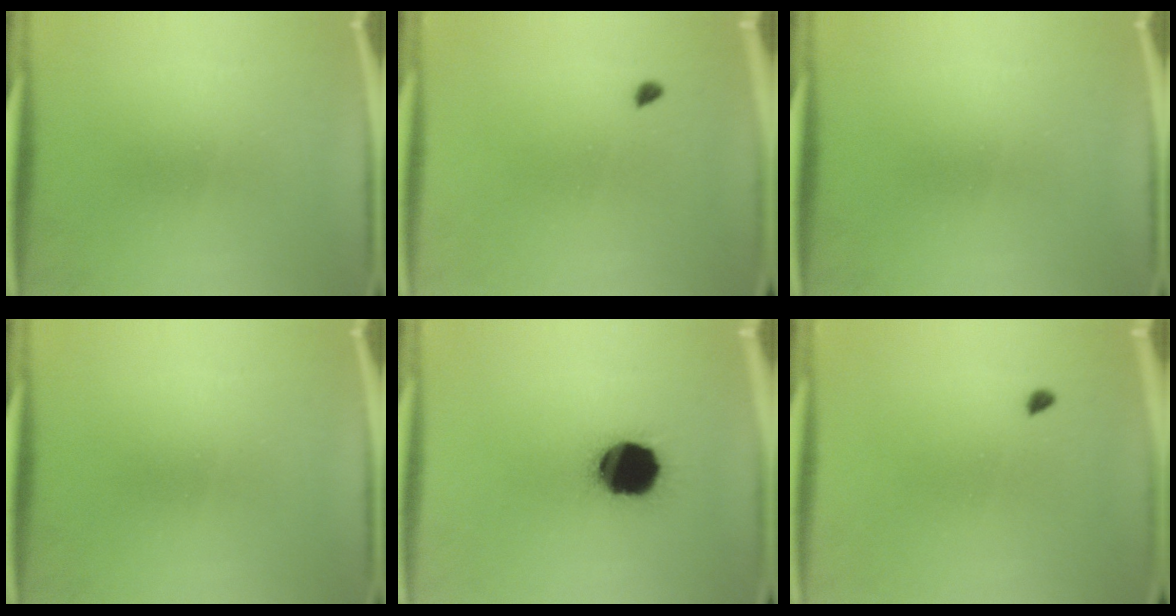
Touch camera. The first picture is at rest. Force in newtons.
{"total": 0.8}
{"total": 0.0}
{"total": 0.0}
{"total": 16.7}
{"total": 0.8}